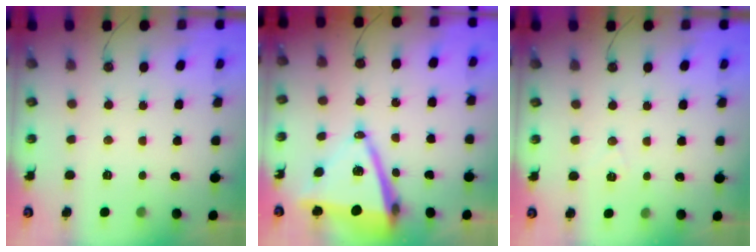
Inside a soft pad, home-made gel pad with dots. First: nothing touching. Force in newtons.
{"total": 14.5, "press": 13.8, "slide": 4.2}
{"total": 4.7, "press": 3.0, "slide": 3.6}